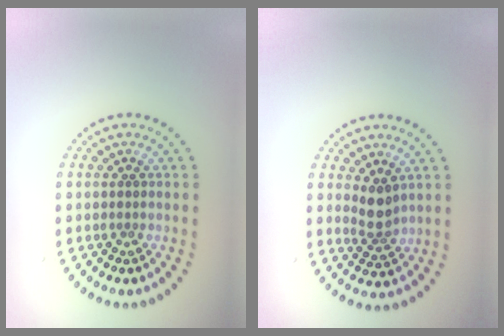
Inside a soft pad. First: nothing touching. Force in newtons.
{"total": 2.4, "press": 1.9, "slide": 1.4}